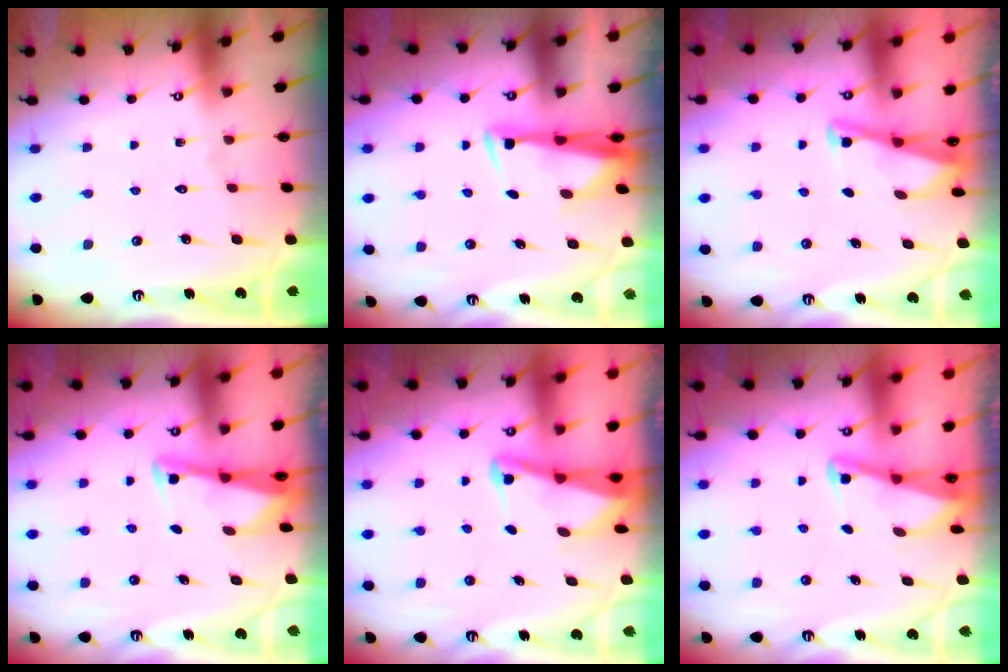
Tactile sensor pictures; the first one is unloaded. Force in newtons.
{"total": 3.4, "press": 3.3, "slide": 0.8}
{"total": 2.9, "press": 2.9, "slide": 0.4}
{"total": 2.7, "press": 2.7, "slide": 0.2}
{"total": 2.6, "press": 2.6, "slide": 0.5}
{"total": 2.0, "press": 2.0, "slide": 0.3}